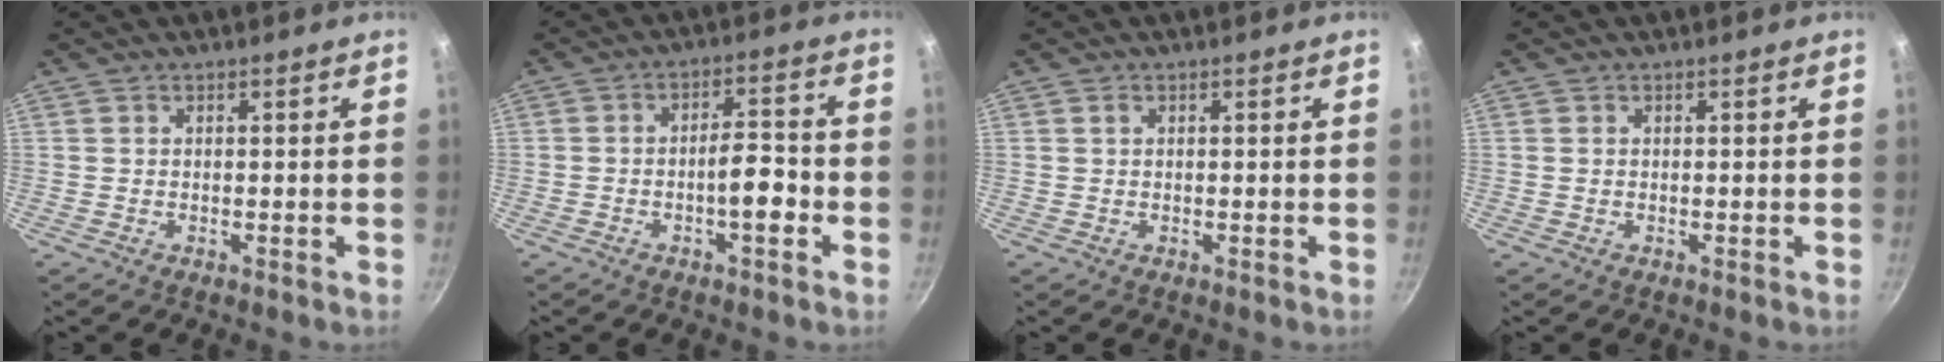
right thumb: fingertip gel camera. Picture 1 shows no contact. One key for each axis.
{"total": 6.1, "fx": -2.2, "fy": 2.2, "fz": 5.3, "tx": -0.066, "ty": 0.029, "tz": -0.037}
{"total": 0.5, "fx": 0.3, "fy": 0.3, "fz": 0.3, "tx": -0.006, "ty": 0.002, "tz": 0.005}
{"total": 0.0}